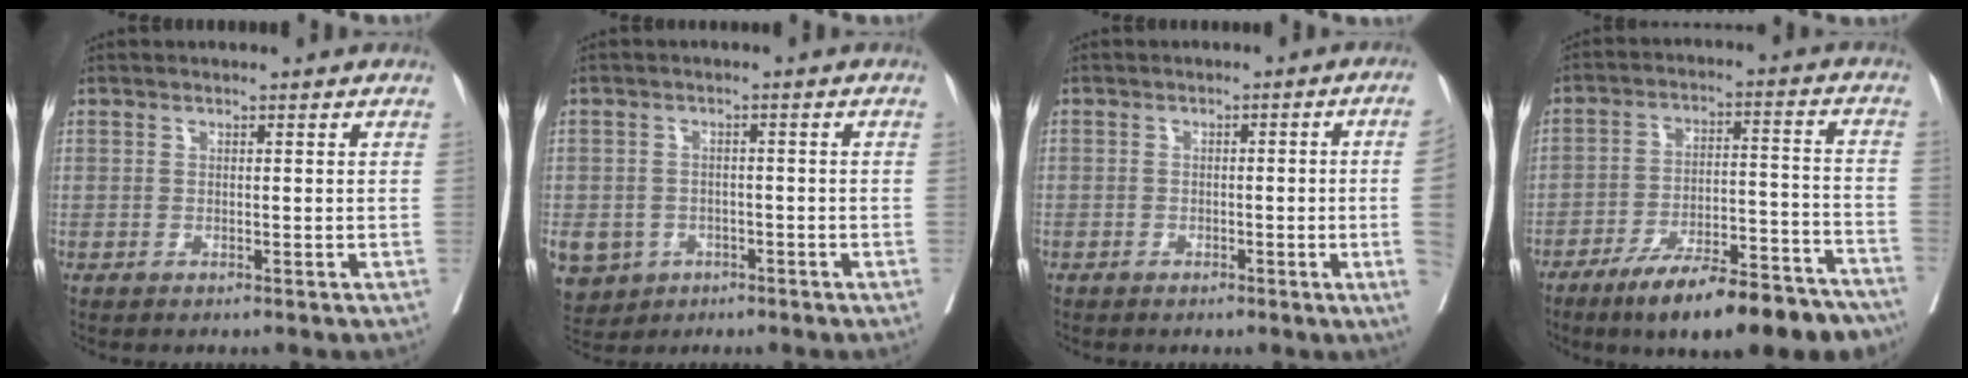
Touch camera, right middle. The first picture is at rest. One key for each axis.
{"total": 10.1, "fx": -4.5, "fy": 8.4, "fz": 3.3, "tx": -0.090, "ty": 0.004, "tz": -0.062}
{"total": 5.4, "fx": -1.0, "fy": -1.0, "fz": 5.2, "tx": -0.058, "ty": 0.000, "tz": -0.016}
{"total": 19.0, "fx": -14.9, "fy": 4.2, "fz": 11.0, "tx": -0.109, "ty": 0.033, "tz": -0.228}